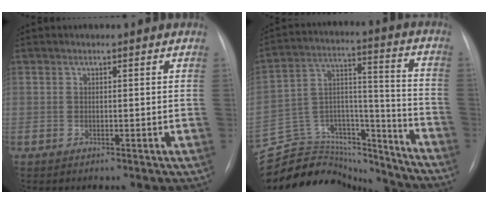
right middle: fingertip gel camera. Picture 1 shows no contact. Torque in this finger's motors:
{"motor_torque": [0.44, -1.23, 0.00, -0.02]}